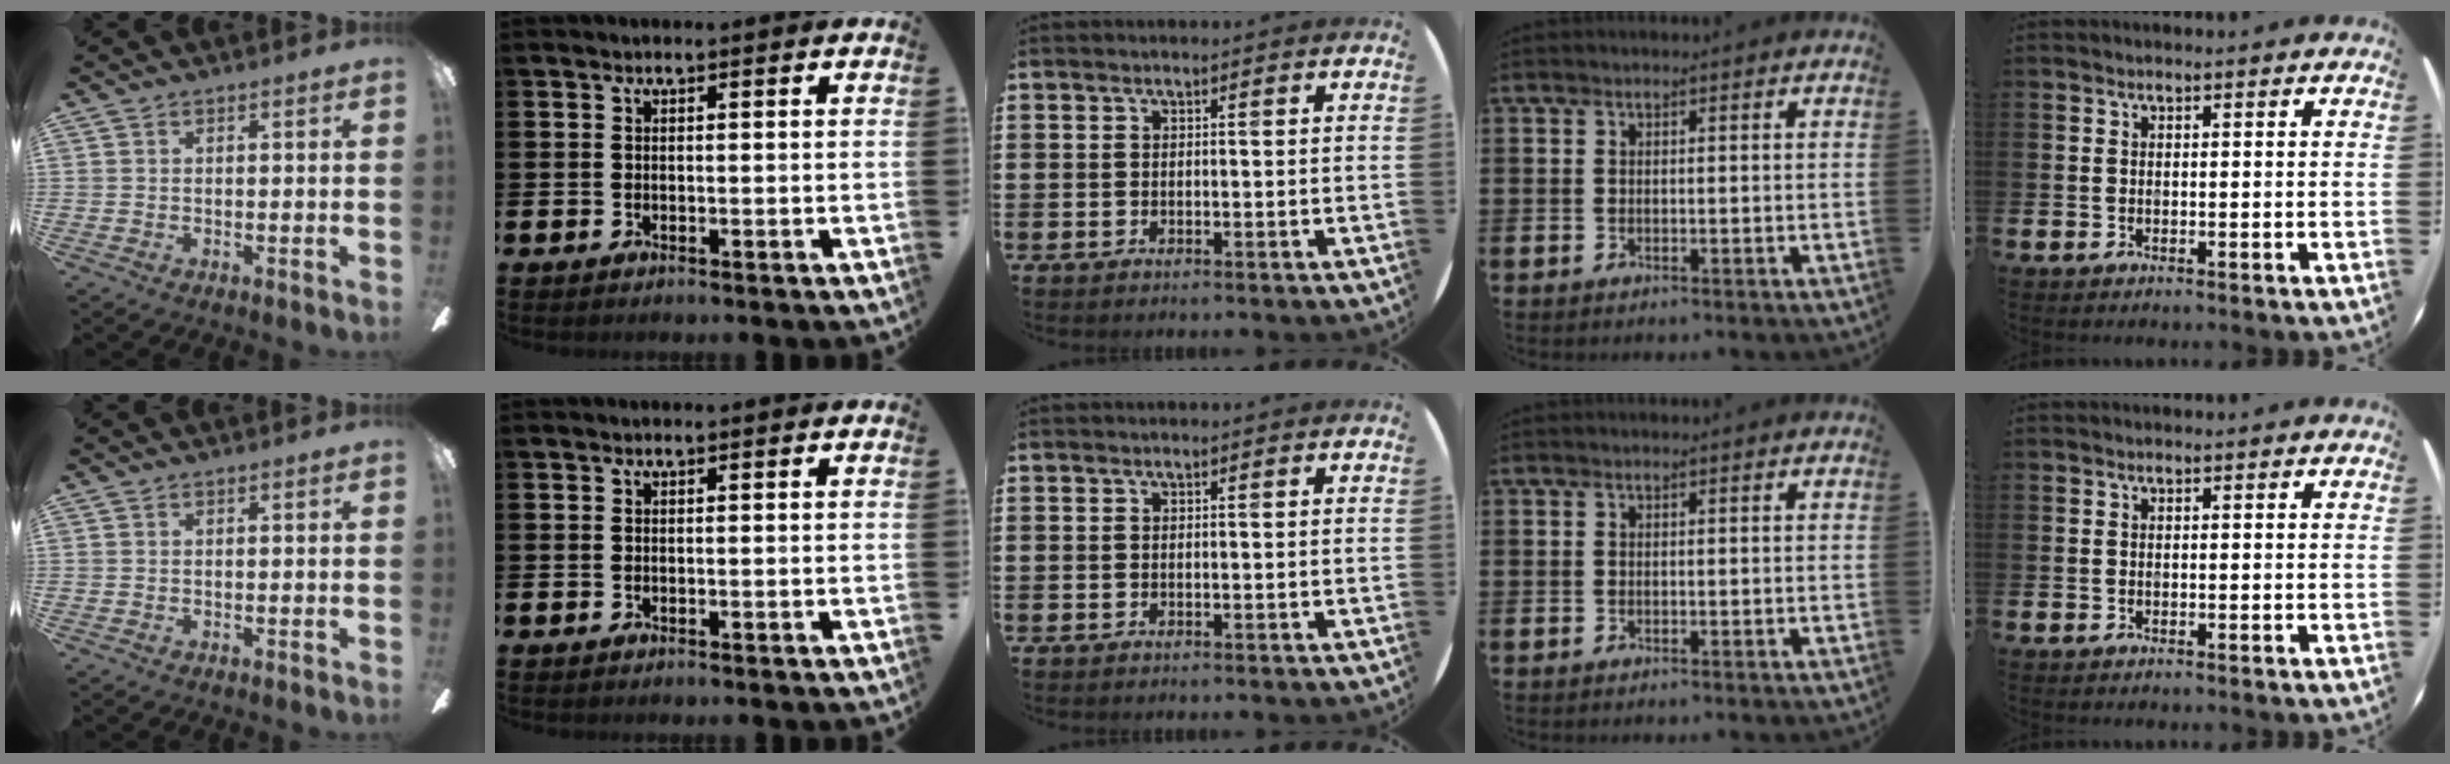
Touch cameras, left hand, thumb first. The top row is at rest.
{}